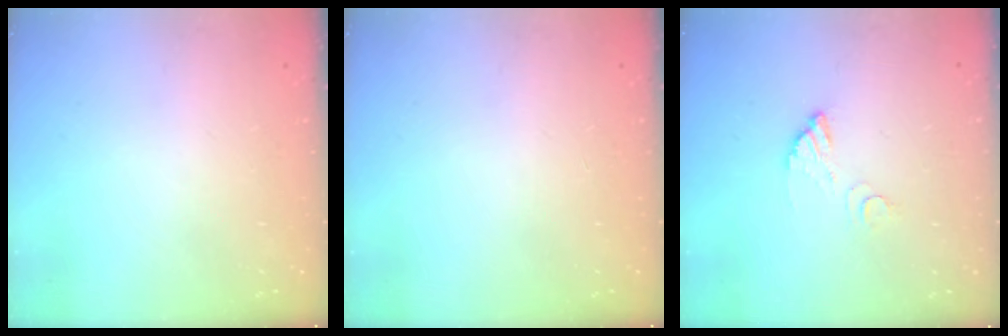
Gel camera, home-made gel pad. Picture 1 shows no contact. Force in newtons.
{"total": 0.0}
{"total": 4.4, "press": 4.4, "slide": 0.2}